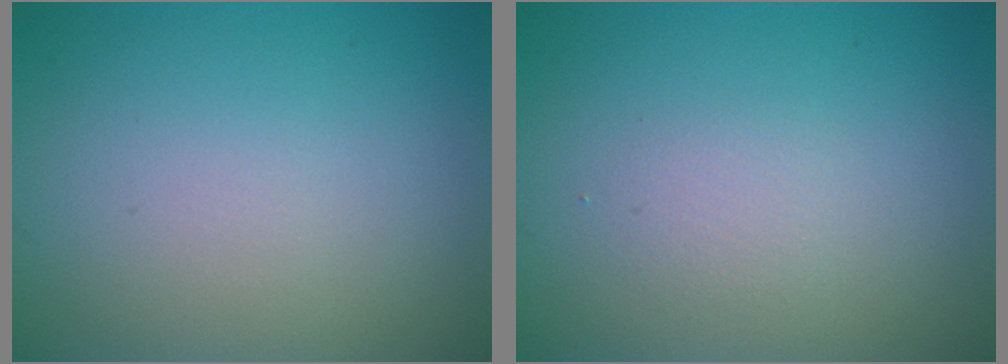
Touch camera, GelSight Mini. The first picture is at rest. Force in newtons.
{"total": 1.2, "press": 1.2, "slide": 0.0}